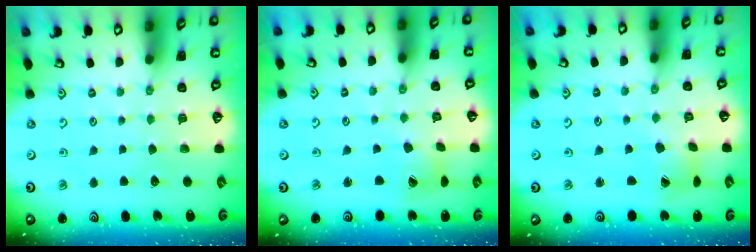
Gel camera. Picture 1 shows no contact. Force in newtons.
{"total": 6.9, "press": 6.9, "slide": 0.5}
{"total": 4.1, "press": 4.1, "slide": 0.5}